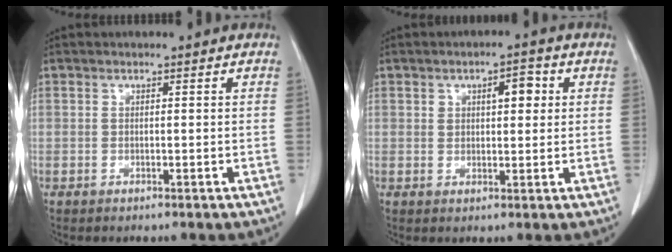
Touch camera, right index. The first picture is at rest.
{"total": 4.9, "force": [1.6, 2.4, 4.0], "torque": [-0.064, 0.017, 0.029]}